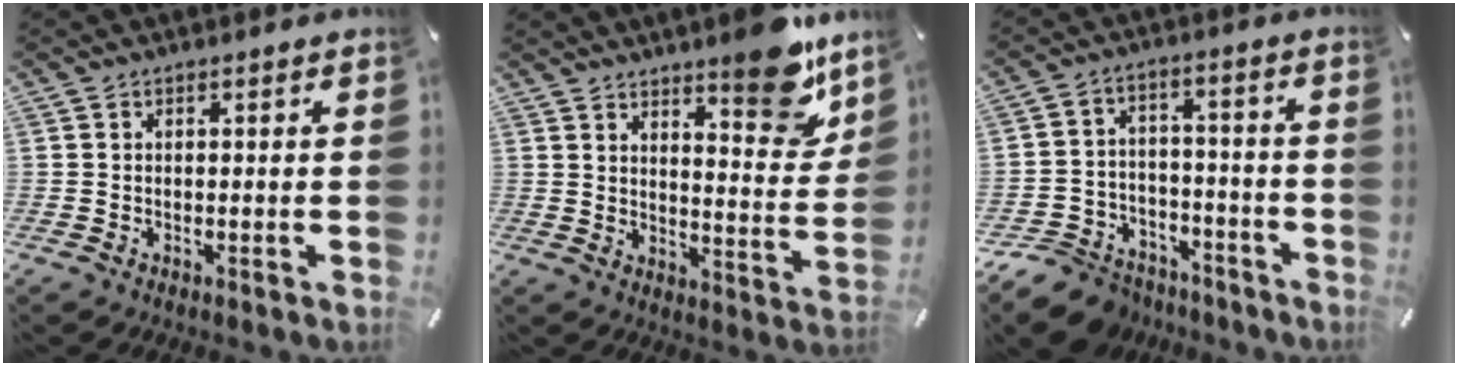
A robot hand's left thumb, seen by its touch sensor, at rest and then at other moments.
{"total": 13.0, "force": [10.0, 4.1, 7.2], "torque": [-0.072, -0.082, 0.169]}
{"total": 11.2, "force": [-8.6, 6.5, 3.1], "torque": [-0.048, 0.057, -0.153]}